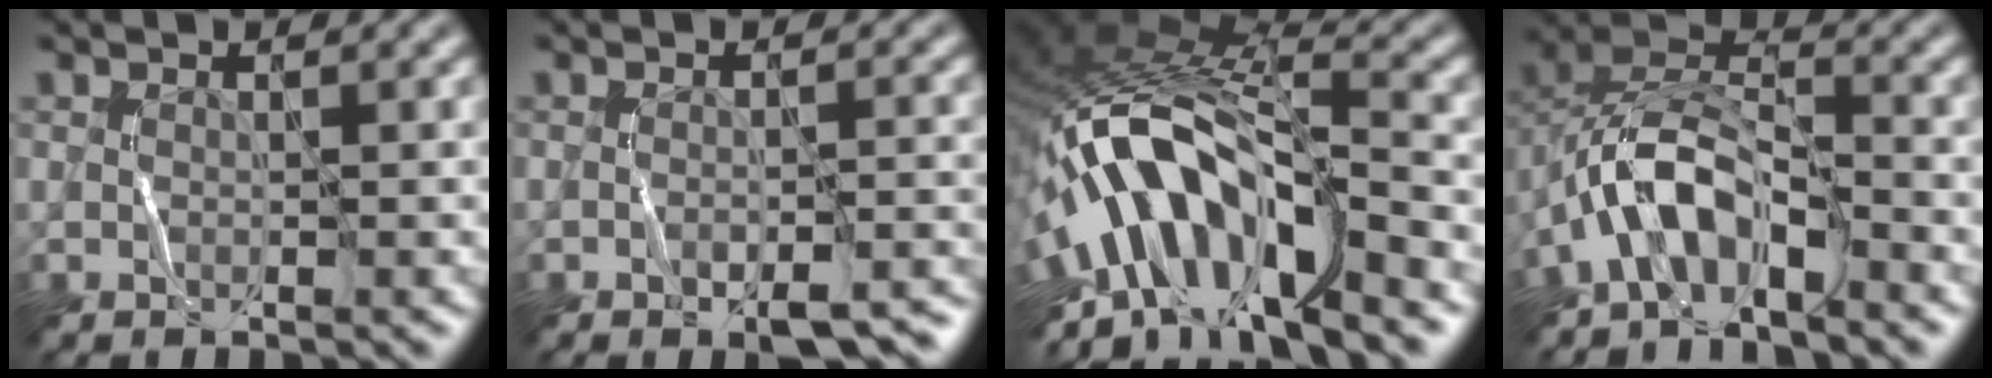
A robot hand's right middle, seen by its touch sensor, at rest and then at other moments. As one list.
[{"total": 4.1, "force": [-2.9, 1.2, 2.7], "torque": [-0.040, 0.006, -0.036]}, {"total": 10.8, "force": [-5.4, 4.4, 8.3], "torque": [-0.133, 0.032, -0.102]}, {"total": 6.3, "force": [-3.7, 2.7, 4.3], "torque": [-0.082, 0.020, -0.080]}]